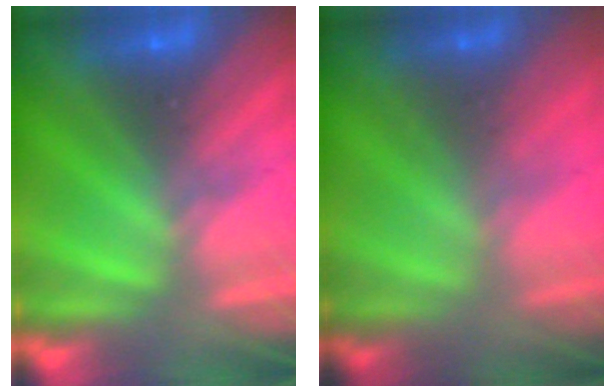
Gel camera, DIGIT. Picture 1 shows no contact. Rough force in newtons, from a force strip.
{"total": 1.8}